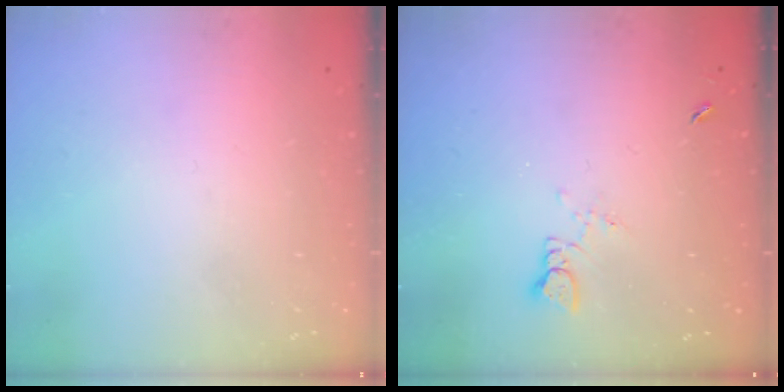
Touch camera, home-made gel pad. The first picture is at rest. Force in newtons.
{"total": 1.3, "press": 1.3, "slide": 0.2}